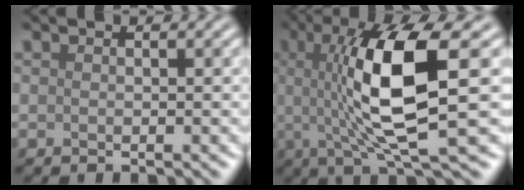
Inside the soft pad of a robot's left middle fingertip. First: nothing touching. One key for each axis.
{"total": 10.3, "fx": 1.1, "fy": 2.4, "fz": 9.9, "tx": -0.160, "ty": -0.003, "tz": 0.026}